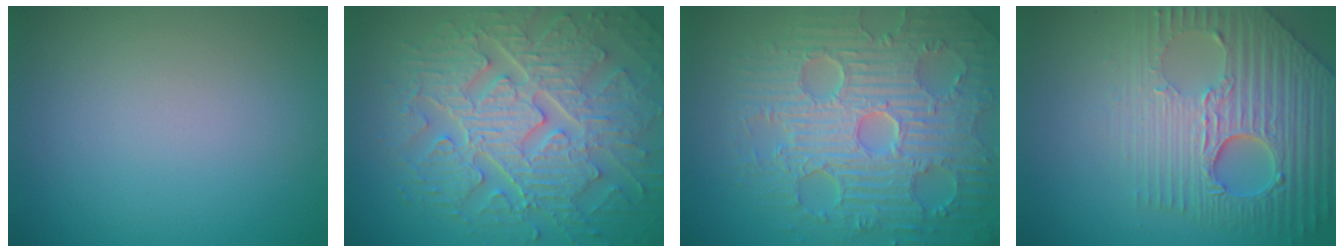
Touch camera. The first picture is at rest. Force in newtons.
{"total": 9.3, "press": 6.9, "slide": 6.3}
{"total": 9.3, "press": 6.8, "slide": 6.4}
{"total": 8.3, "press": 6.2, "slide": 5.6}